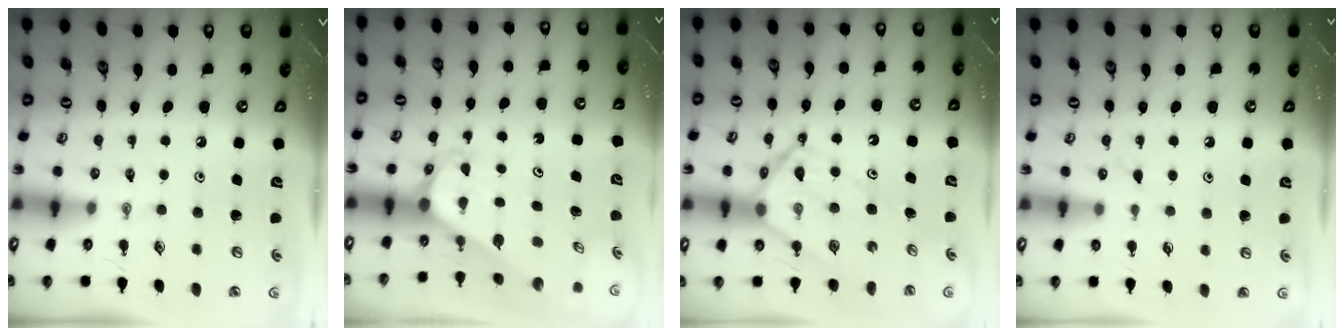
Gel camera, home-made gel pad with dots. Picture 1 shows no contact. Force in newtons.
{"total": 1.9, "press": 1.9, "slide": 0.1}
{"total": 11.7, "press": 11.6, "slide": 1.1}
{"total": 5.7, "press": 5.6, "slide": 0.6}